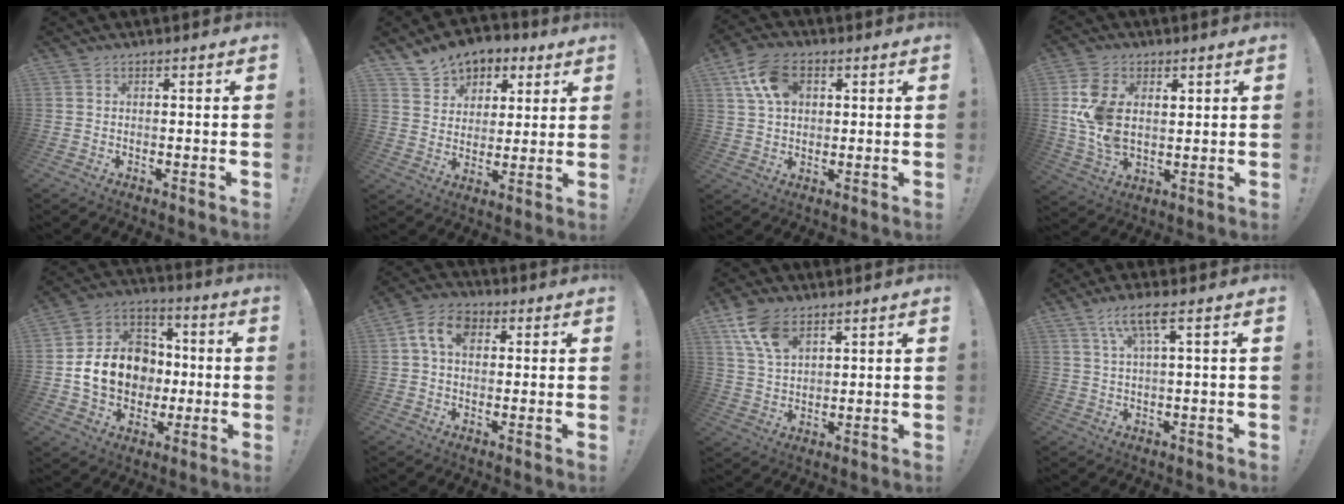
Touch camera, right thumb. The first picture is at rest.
{"total": 9.6, "force": [6.1, 7.0, 2.4], "torque": [-0.037, -0.044, 0.121]}
{"total": 11.3, "force": [4.1, 7.5, 7.4], "torque": [-0.133, 0.003, 0.080]}
{"total": 12.4, "force": [3.3, 8.7, 8.2], "torque": [-0.153, -0.012, 0.063]}
{"total": 16.0, "force": [-1.6, 13.5, 8.5], "torque": [-0.146, 0.025, -0.017]}
{"total": 9.0, "force": [2.2, 6.2, 6.1], "torque": [-0.103, 0.014, 0.044]}
{"total": 10.1, "force": [5.8, 5.5, 6.1], "torque": [-0.106, -0.019, 0.113]}
{"total": 6.4, "force": [2.8, 1.0, 5.7], "torque": [-0.110, -0.002, 0.047]}